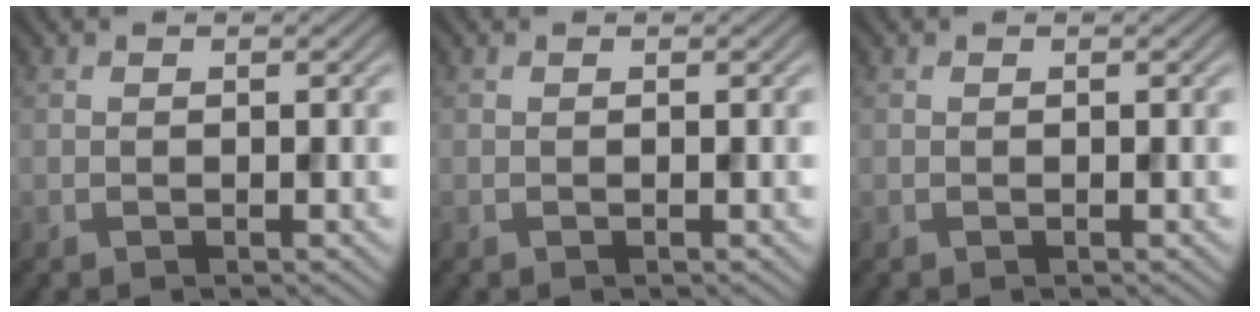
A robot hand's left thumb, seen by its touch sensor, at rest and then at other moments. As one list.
[{"total": 0.0}, {"total": 0.0}]